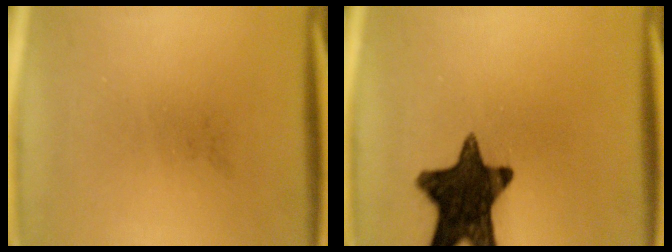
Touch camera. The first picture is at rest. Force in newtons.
{"total": 15.2}